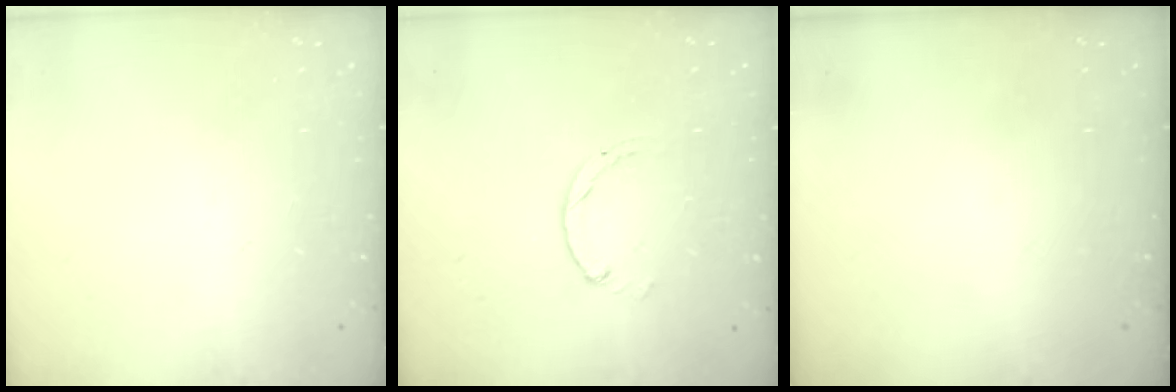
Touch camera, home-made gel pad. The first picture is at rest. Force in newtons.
{"total": 0.7, "press": 0.7, "slide": 0.2}
{"total": 0.0}